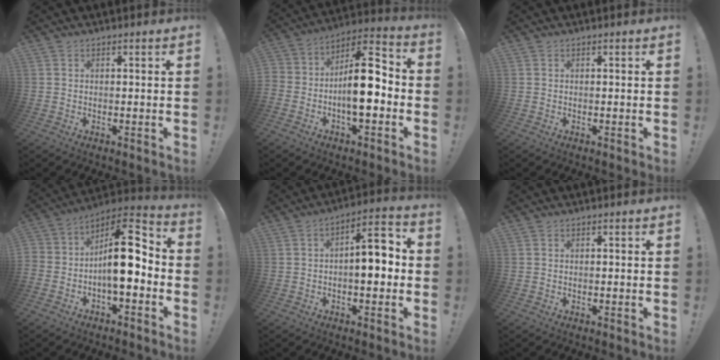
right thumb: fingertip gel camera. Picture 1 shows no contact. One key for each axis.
{"total": 14.4, "fx": -3.4, "fy": 8.0, "fz": 11.5, "tx": -0.175, "ty": 0.033, "tz": -0.053}
{"total": 0.0}
{"total": 15.7, "fx": -1.4, "fy": 9.0, "fz": 12.7, "tx": -0.188, "ty": 0.021, "tz": -0.019}
{"total": 9.7, "fx": -0.7, "fy": 4.2, "fz": 8.7, "tx": -0.116, "ty": 0.002, "tz": -0.015}
{"total": 0.0}